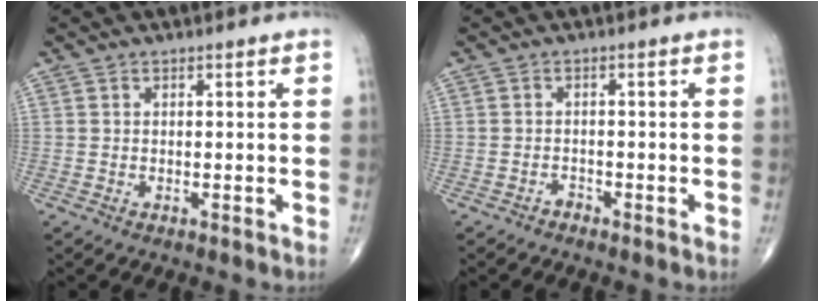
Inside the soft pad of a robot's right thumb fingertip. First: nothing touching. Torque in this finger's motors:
{"motor_torque": [0.31, 0.03, -0.08, -0.24, 0.02]}